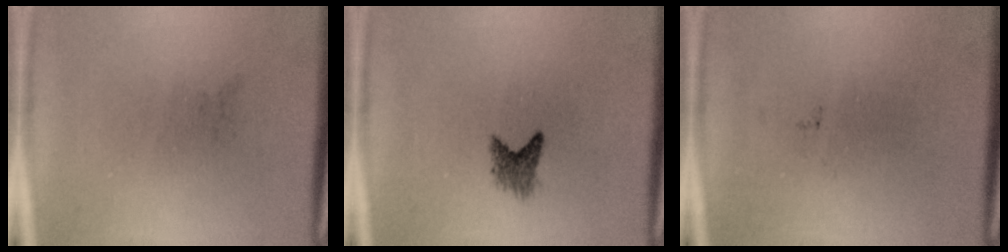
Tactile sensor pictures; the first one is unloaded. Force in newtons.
{"total": 2.1}
{"total": 0.0}